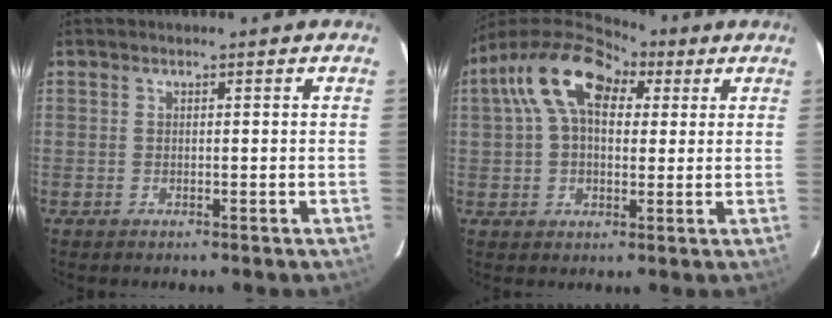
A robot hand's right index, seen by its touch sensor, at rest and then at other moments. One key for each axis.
{"total": 14.3, "fx": 5.4, "fy": 8.6, "fz": 10.1, "tx": -0.187, "ty": 0.043, "tz": 0.085}